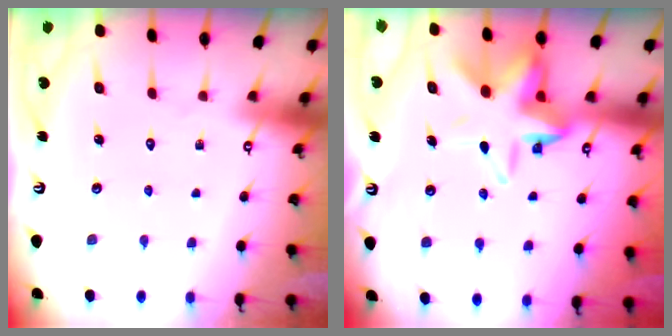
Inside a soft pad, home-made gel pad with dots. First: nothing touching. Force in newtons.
{"total": 11.7, "press": 11.3, "slide": 3.2}